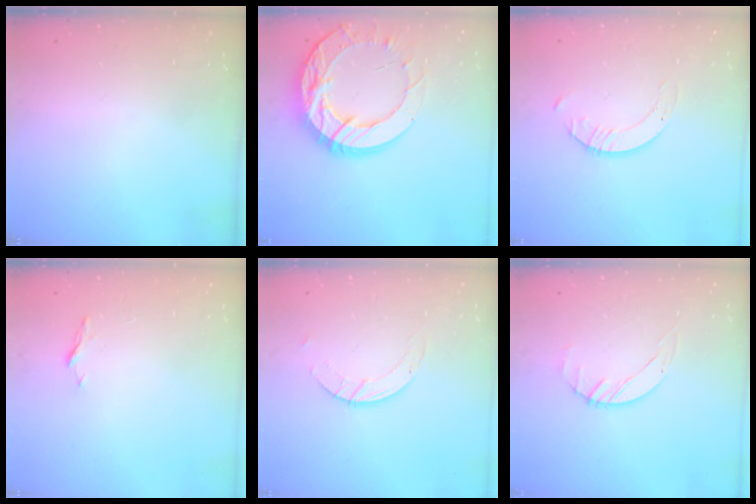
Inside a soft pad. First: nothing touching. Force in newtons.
{"total": 21.2, "press": 21.1, "slide": 2.1}
{"total": 2.0, "press": 2.0, "slide": 0.2}
{"total": 3.7, "press": 3.7, "slide": 0.5}
{"total": 2.8, "press": 2.8, "slide": 0.3}
{"total": 1.4, "press": 1.4, "slide": 0.2}